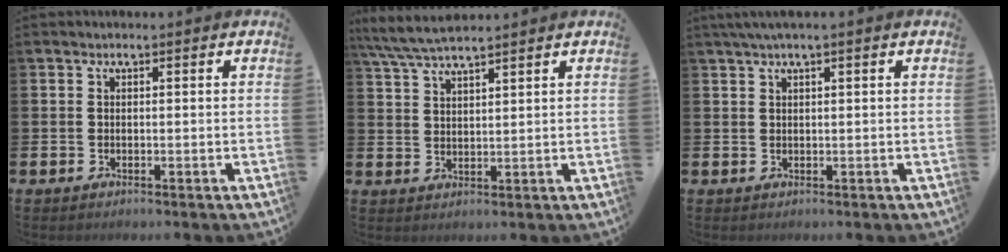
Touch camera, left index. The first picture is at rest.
{"total": 5.5, "force": [5.0, 0.6, 2.2], "torque": [-0.056, -0.016, 0.091]}
{"total": 1.9, "force": [1.3, -0.1, 1.4], "torque": [-0.036, 0.005, 0.025]}